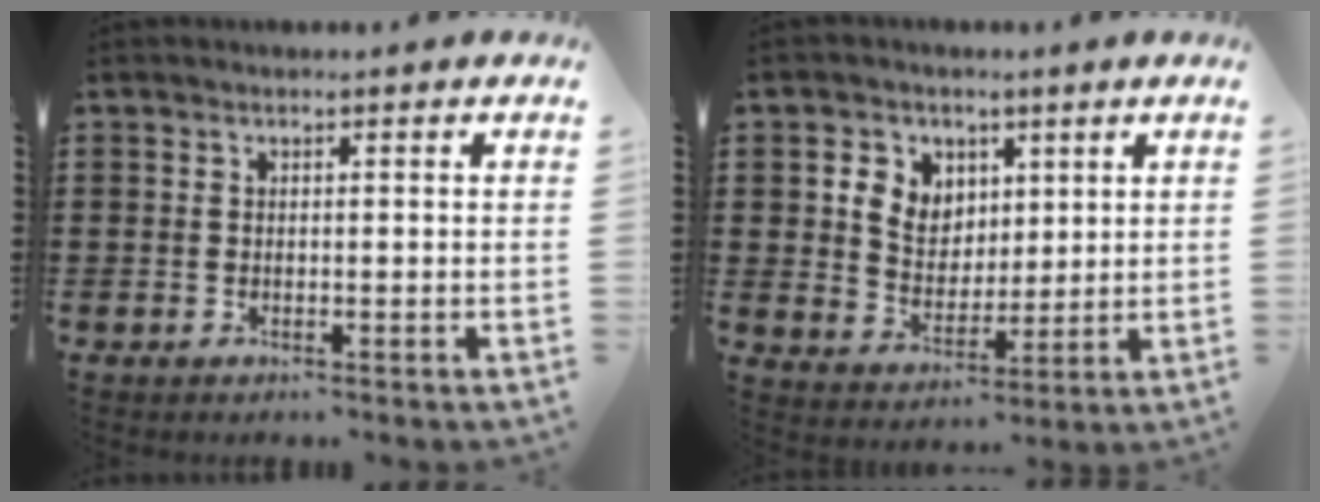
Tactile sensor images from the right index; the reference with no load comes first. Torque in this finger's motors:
{"motor_torque": [0.42, -0.13, 0.58, 0.09]}